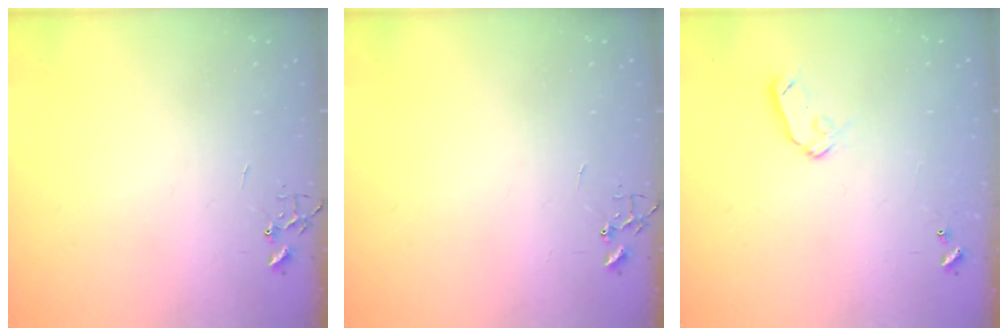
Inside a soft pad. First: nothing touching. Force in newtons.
{"total": 0.0}
{"total": 7.4, "press": 7.4, "slide": 0.8}